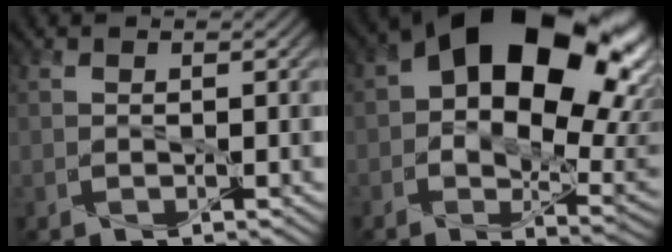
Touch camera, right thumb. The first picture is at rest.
{"total": 20.5, "force": [5.3, 12.4, 15.4], "torque": [-0.238, -0.008, 0.119]}